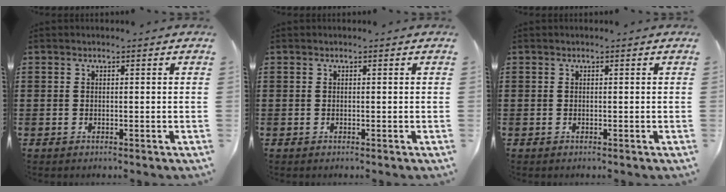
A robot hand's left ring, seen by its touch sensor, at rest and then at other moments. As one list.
[{"total": 0.0}, {"total": 0.0}]